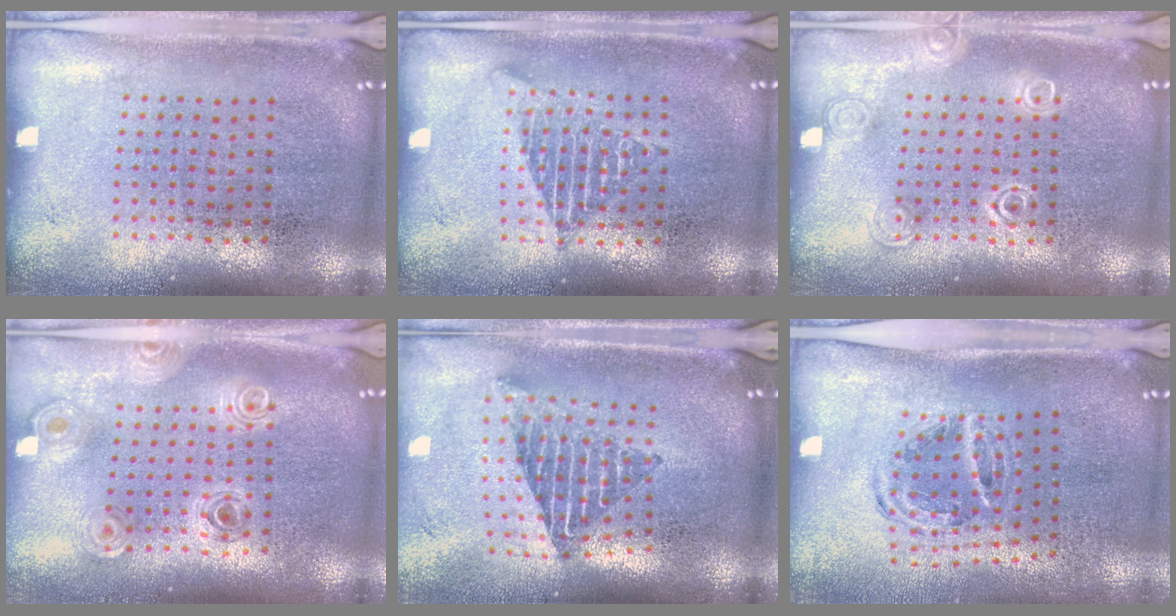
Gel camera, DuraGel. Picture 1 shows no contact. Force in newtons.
{"total": 1.2, "press": 1.2, "slide": 0.0}
{"total": 1.7, "press": 1.7, "slide": 0.3}
{"total": 0.8, "press": 0.8, "slide": 0.2}
{"total": 2.3, "press": 1.6, "slide": 1.6}
{"total": 1.1, "press": 1.0, "slide": 0.3}